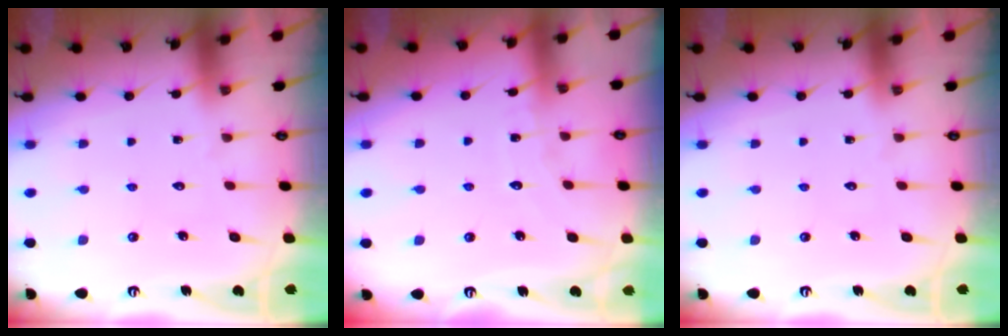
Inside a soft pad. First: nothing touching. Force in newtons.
{"total": 4.6, "press": 4.6, "slide": 0.3}
{"total": 0.0}